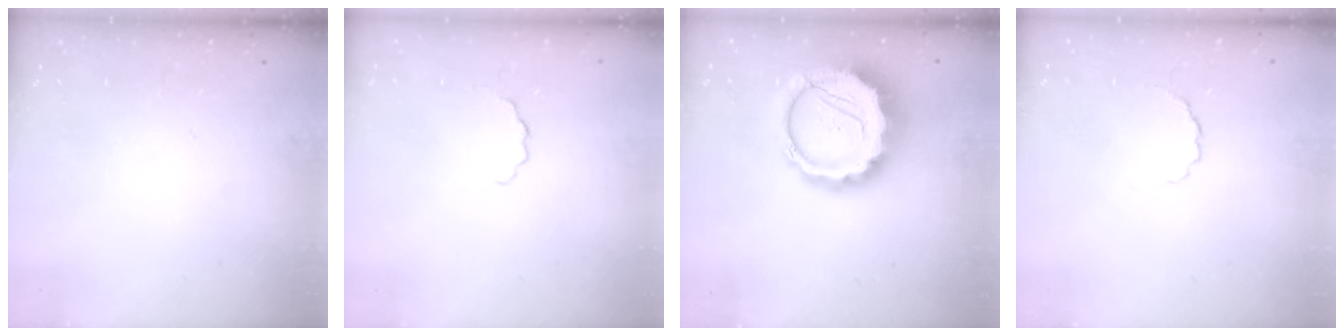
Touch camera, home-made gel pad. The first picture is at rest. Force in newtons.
{"total": 3.1, "press": 2.9, "slide": 1.1}
{"total": 17.2, "press": 16.8, "slide": 3.8}
{"total": 2.9, "press": 2.7, "slide": 1.0}